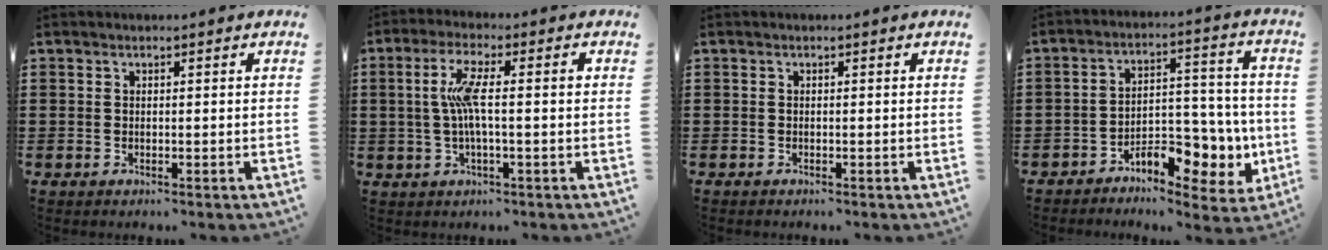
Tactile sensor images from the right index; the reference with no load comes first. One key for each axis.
{"total": 6.7, "fx": 0.0, "fy": 1.0, "fz": 6.6, "tx": -0.134, "ty": -0.004, "tz": -0.009}
{"total": 0.0}
{"total": 8.4, "fx": -4.7, "fy": 4.4, "fz": 5.3, "tx": -0.068, "ty": 0.014, "tz": -0.084}